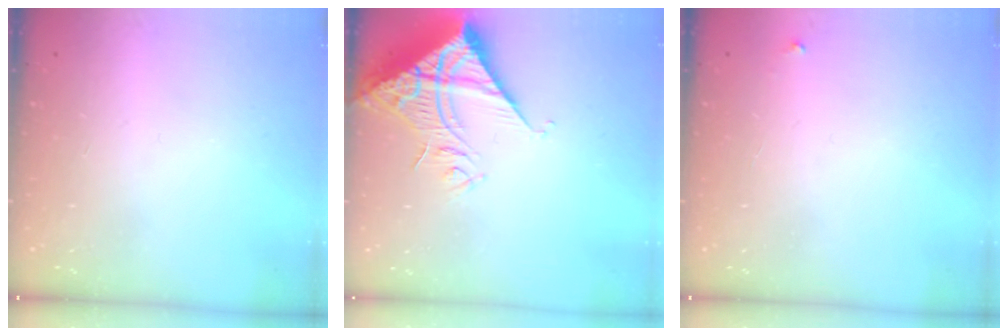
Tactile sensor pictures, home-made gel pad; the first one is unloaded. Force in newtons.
{"total": 15.4, "press": 15.2, "slide": 1.8}
{"total": 2.2, "press": 2.2, "slide": 0.1}